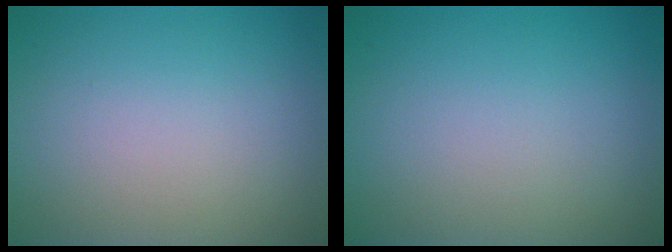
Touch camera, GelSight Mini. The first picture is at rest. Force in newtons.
{"total": 0.0}